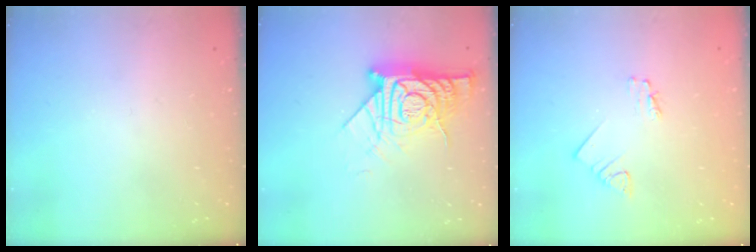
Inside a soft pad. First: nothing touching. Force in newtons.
{"total": 14.9, "press": 14.9, "slide": 1.5}
{"total": 2.1, "press": 2.1, "slide": 0.2}